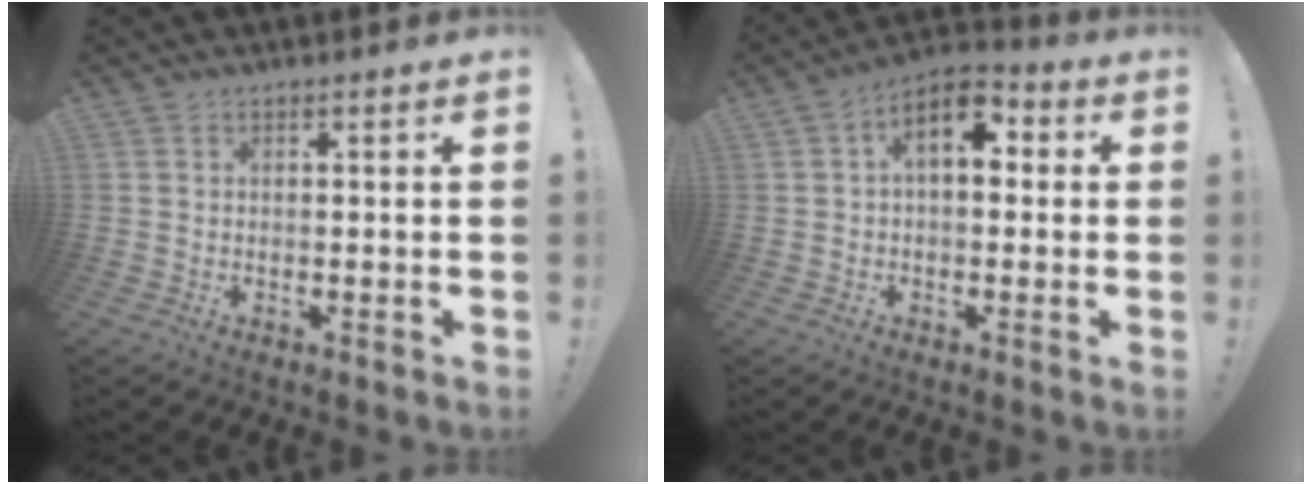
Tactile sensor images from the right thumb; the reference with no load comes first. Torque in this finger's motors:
{"motor_torque": [1.48, 1.50, 0.02, 0.11, 0.02]}